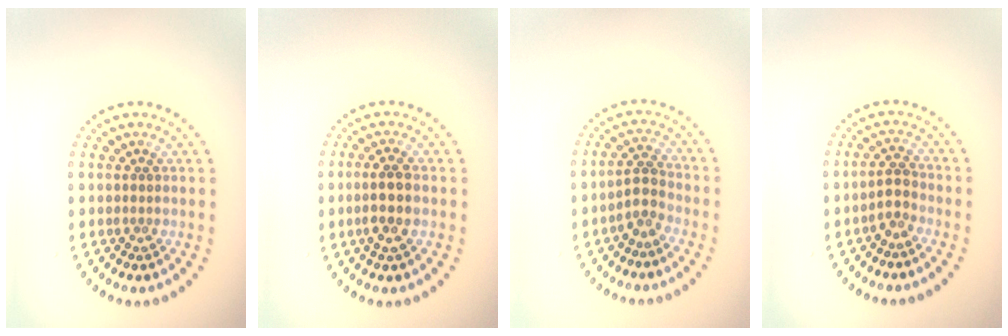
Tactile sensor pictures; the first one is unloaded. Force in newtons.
{"total": 2.7, "press": 2.5, "slide": 1.0}
{"total": 2.1, "press": 1.7, "slide": 1.2}
{"total": 1.9, "press": 1.6, "slide": 1.0}